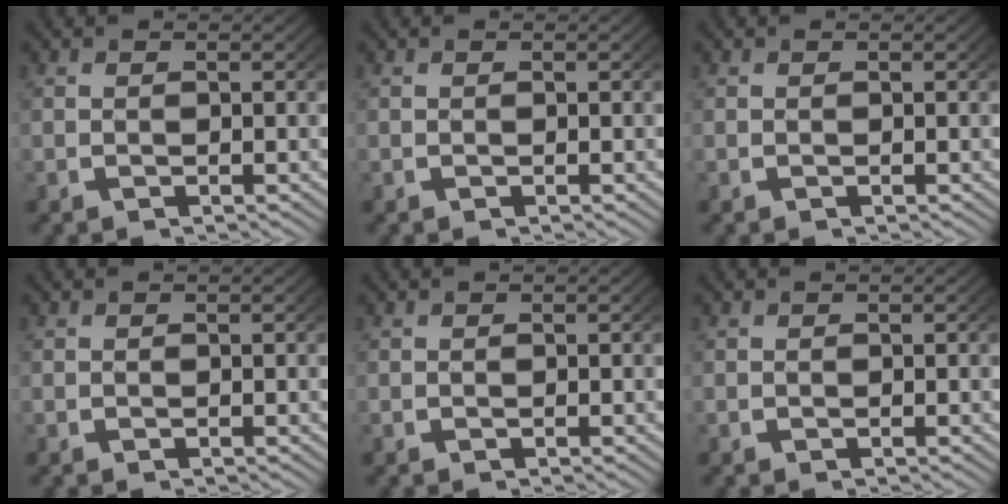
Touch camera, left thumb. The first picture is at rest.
{"total": 0.0}
{"total": 0.0}
{"total": 0.0}
{"total": 0.0}
{"total": 0.0}